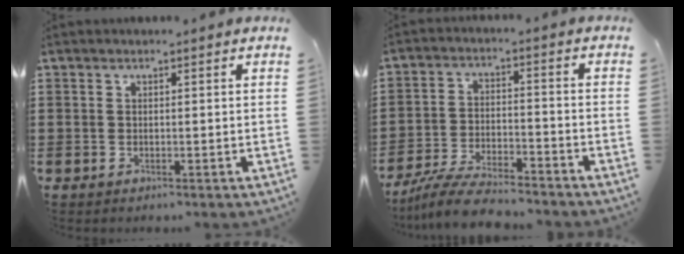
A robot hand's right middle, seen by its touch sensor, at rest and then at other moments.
{"total": 7.0, "force": [-6.5, 0.7, 2.5], "torque": [-0.052, 0.006, -0.126]}